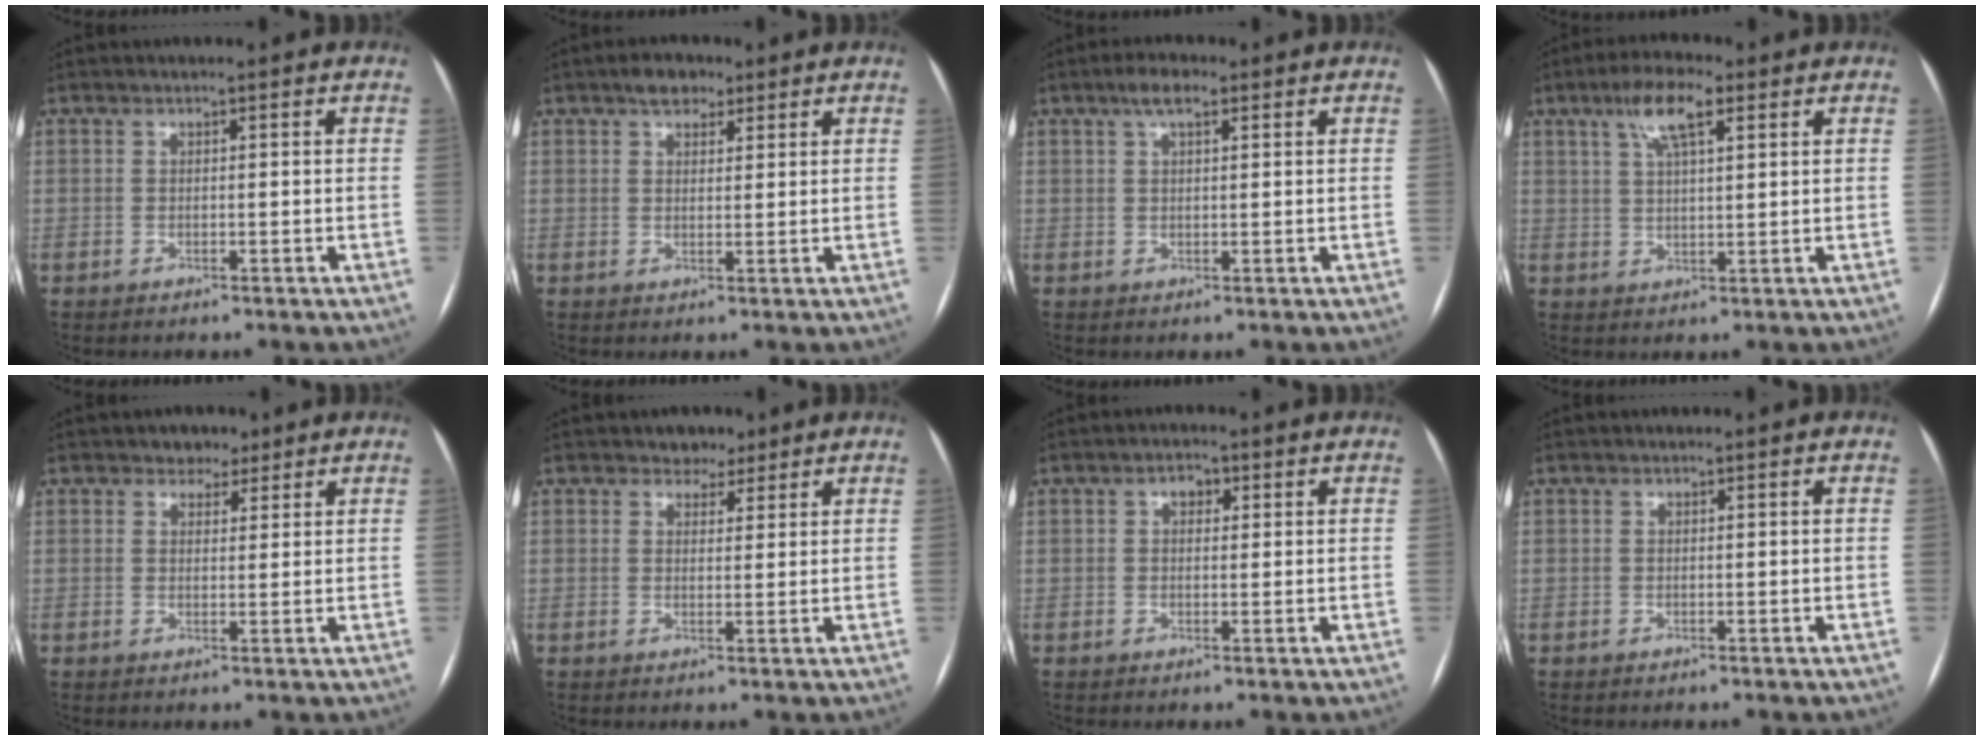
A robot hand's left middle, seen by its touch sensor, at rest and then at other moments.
{"total": 3.6, "force": [2.4, 2.0, 1.7], "torque": [-0.028, 0.011, 0.040]}
{"total": 3.5, "force": [2.1, 1.1, 2.6], "torque": [-0.052, 0.013, 0.038]}
{"total": 6.8, "force": [3.5, 1.6, 5.5], "torque": [-0.110, 0.016, 0.064]}
{"total": 2.9, "force": [2.0, 1.9, 0.7], "torque": [-0.005, 0.003, 0.027]}
{"total": 2.9, "force": [2.1, 1.9, 0.6], "torque": [-0.004, 0.002, 0.029]}
{"total": 2.1, "force": [0.8, 1.3, 1.4], "torque": [-0.023, 0.012, 0.010]}
{"total": 0.0}